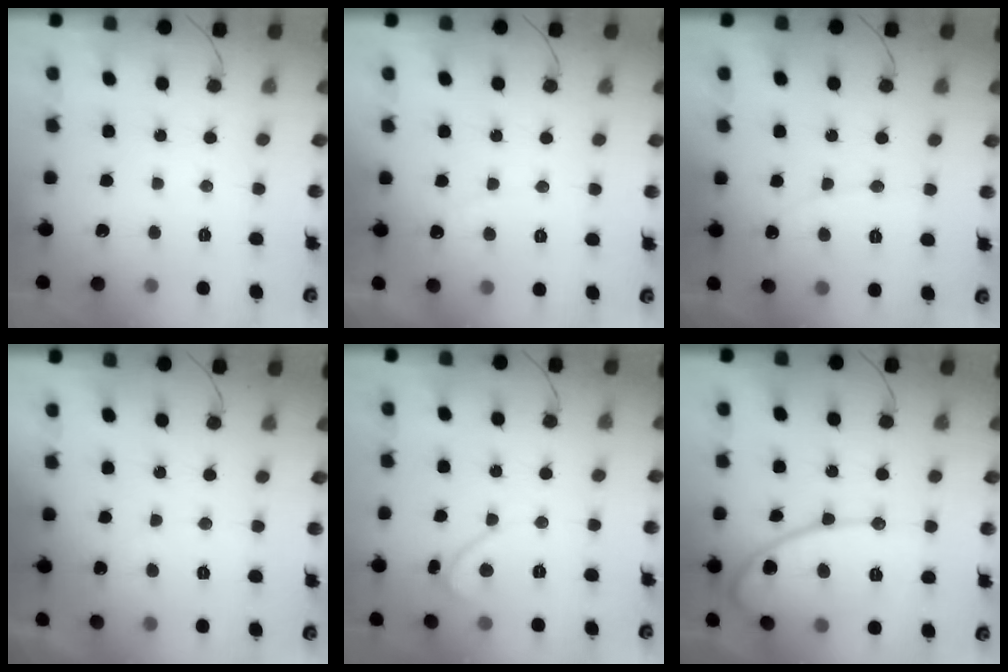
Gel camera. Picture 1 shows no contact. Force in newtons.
{"total": 3.0, "press": 3.0, "slide": 0.1}
{"total": 4.9, "press": 4.9, "slide": 0.4}
{"total": 2.3, "press": 2.3, "slide": 0.1}
{"total": 2.2, "press": 2.2, "slide": 0.2}
{"total": 13.7, "press": 13.6, "slide": 1.1}